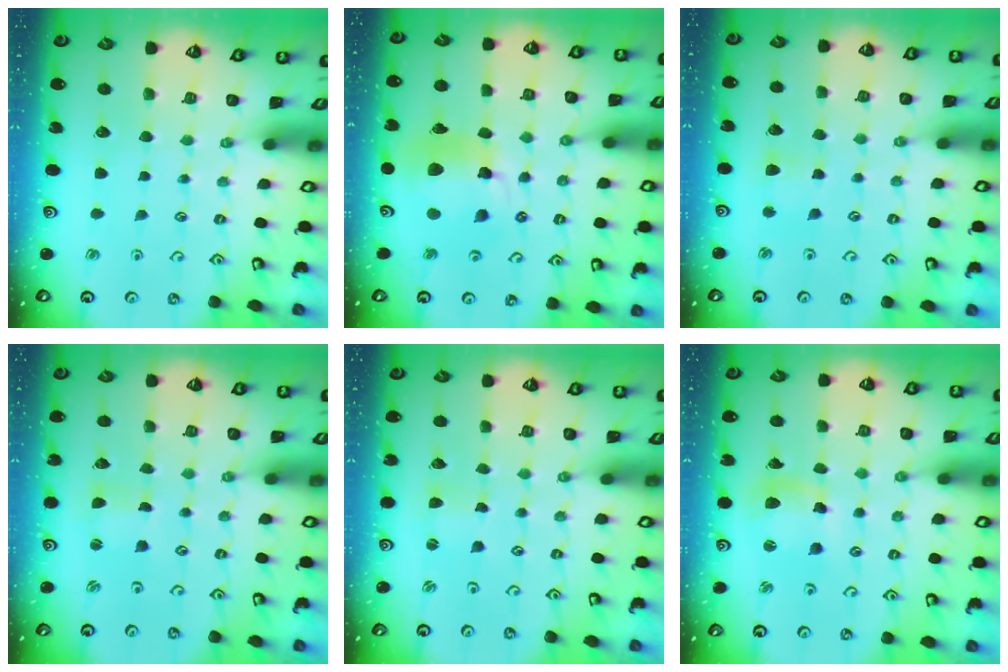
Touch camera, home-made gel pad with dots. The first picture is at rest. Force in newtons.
{"total": 16.1, "press": 16.0, "slide": 1.8}
{"total": 3.5, "press": 3.5, "slide": 0.4}
{"total": 1.3, "press": 1.3, "slide": 0.1}
{"total": 2.1, "press": 2.0, "slide": 0.4}
{"total": 9.2, "press": 9.1, "slide": 1.3}